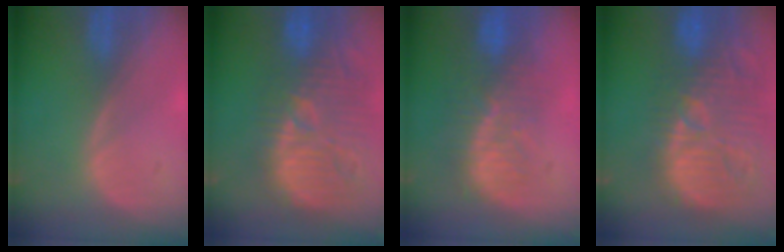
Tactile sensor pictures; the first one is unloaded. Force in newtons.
{"total": 13.9, "press": 12.7, "slide": 5.5}
{"total": 10.0, "press": 8.5, "slide": 5.2}
{"total": 15.3, "press": 13.2, "slide": 7.6}